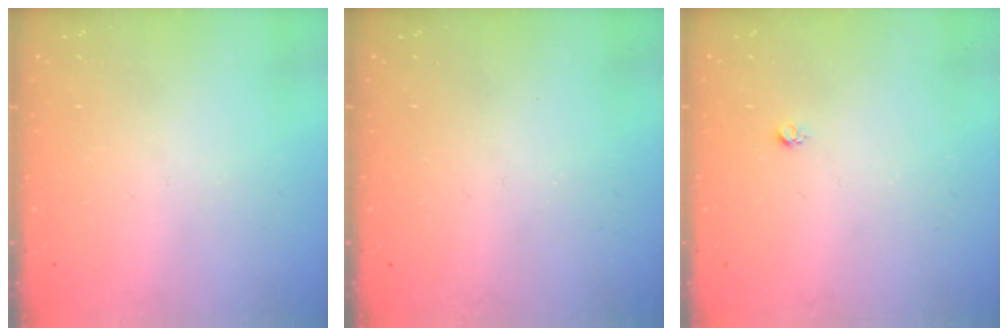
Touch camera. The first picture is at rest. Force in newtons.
{"total": 0.0}
{"total": 2.7, "press": 2.7, "slide": 0.3}